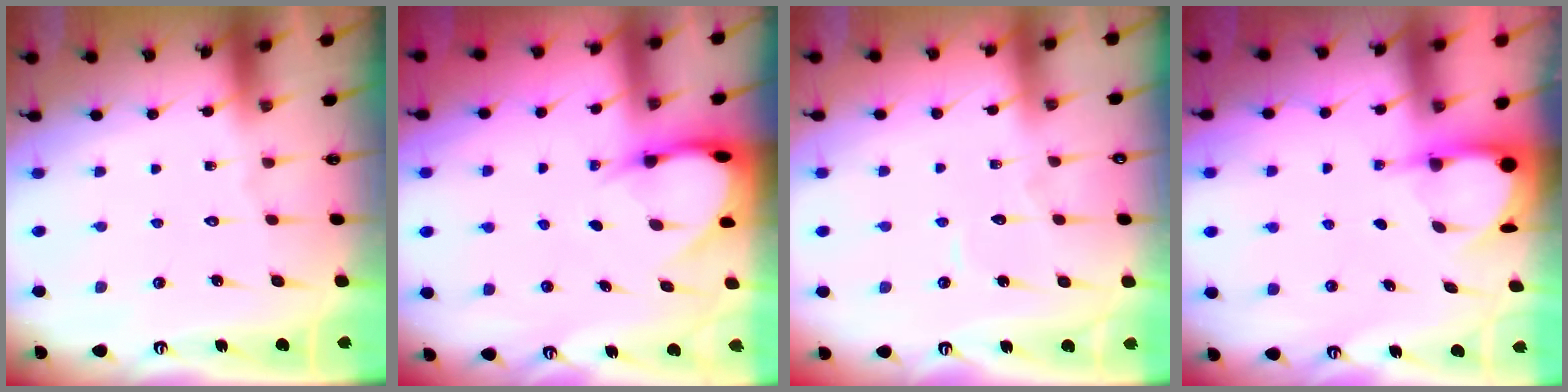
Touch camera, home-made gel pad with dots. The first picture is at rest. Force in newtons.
{"total": 3.8, "press": 3.8, "slide": 0.3}
{"total": 3.3, "press": 3.3, "slide": 0.2}
{"total": 3.9, "press": 3.9, "slide": 0.3}